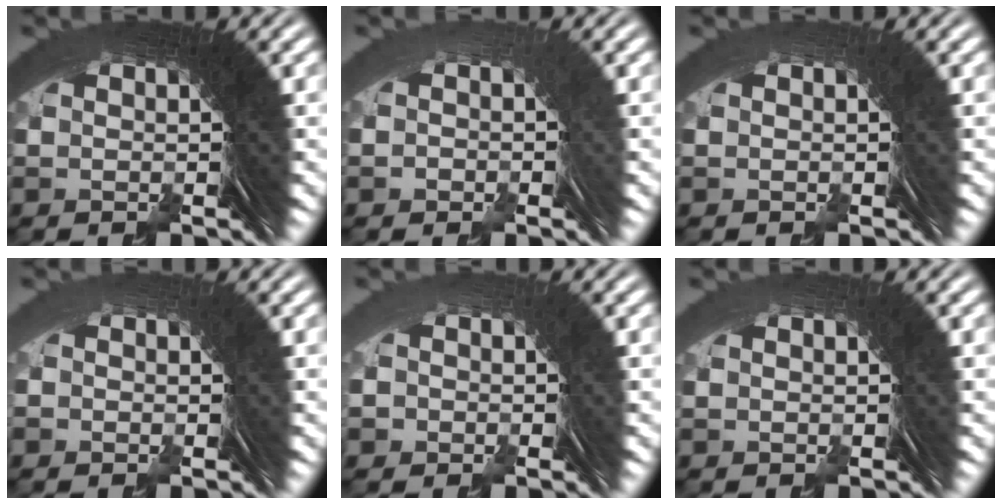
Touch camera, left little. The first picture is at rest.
{"total": 2.3, "force": [0.3, 1.2, -1.9], "torque": [0.033, 0.011, -0.005]}
{"total": 1.5, "force": [0.4, -0.4, -1.4], "torque": [0.023, 0.008, 0.005]}
{"total": 1.6, "force": [0.1, 1.3, -0.9], "torque": [0.019, 0.004, -0.006]}
{"total": 2.9, "force": [-0.1, 2.8, -0.6], "torque": [0.014, 0.001, -0.010]}
{"total": 1.2, "force": [0.4, 0.3, -1.1], "torque": [0.020, 0.003, 0.004]}